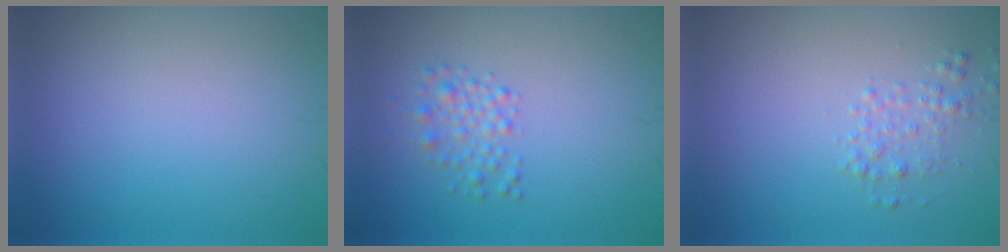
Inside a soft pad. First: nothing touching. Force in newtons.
{"total": 1.9, "press": 1.9, "slide": 0.0}
{"total": 1.6, "press": 1.6, "slide": 0.1}